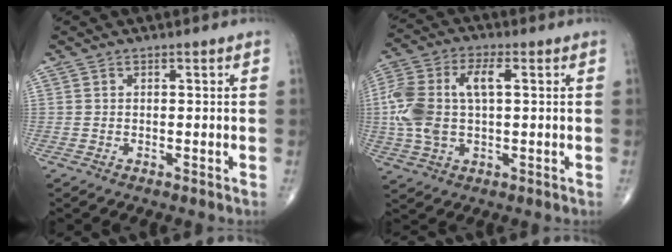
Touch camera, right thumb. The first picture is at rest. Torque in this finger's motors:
{"motor_torque": [1.66, 1.76, 0.57, -0.35, 0.32]}